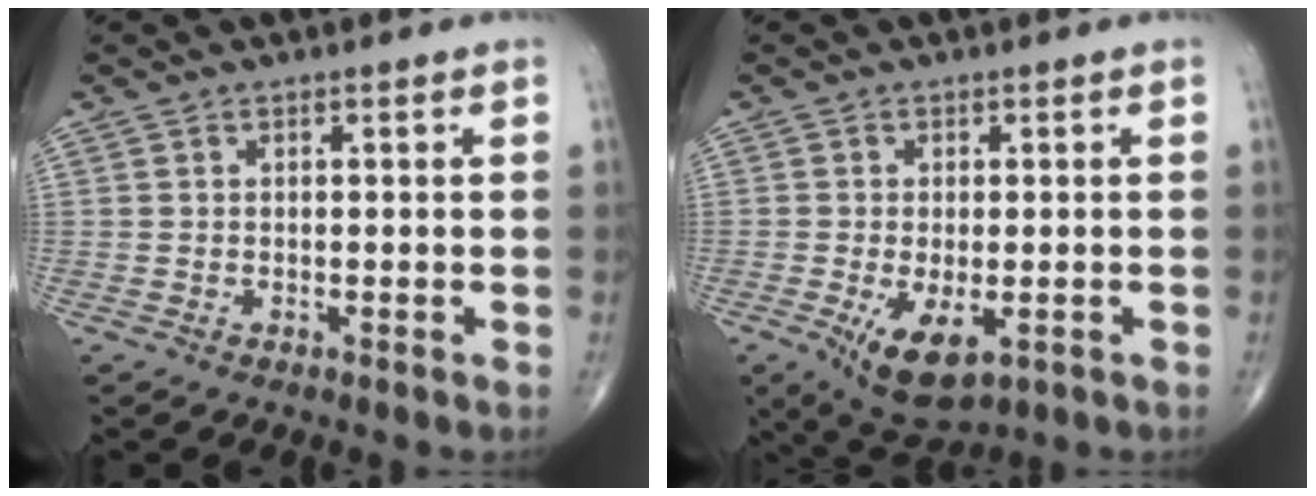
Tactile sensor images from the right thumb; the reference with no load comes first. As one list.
[{"total": 8.2, "force": [-2.7, 3.7, 6.8], "torque": [-0.114, -0.016, -0.032]}]